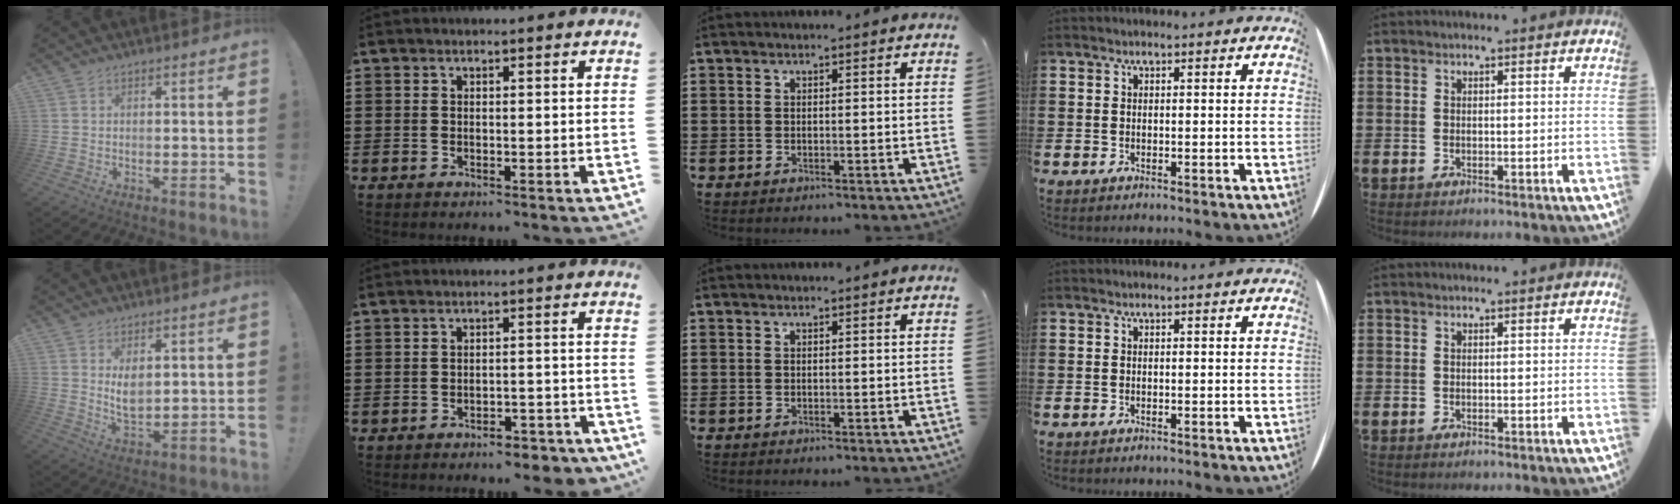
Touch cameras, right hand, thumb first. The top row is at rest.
{"thumb": {"total": 6.0, "force": [2.3, 3.3, 4.5], "torque": [-0.067, -0.019, 0.040]}, "index": {"total": 3.3, "force": [-3.1, 0.4, 0.9], "torque": [-0.019, 0.002, -0.062]}}